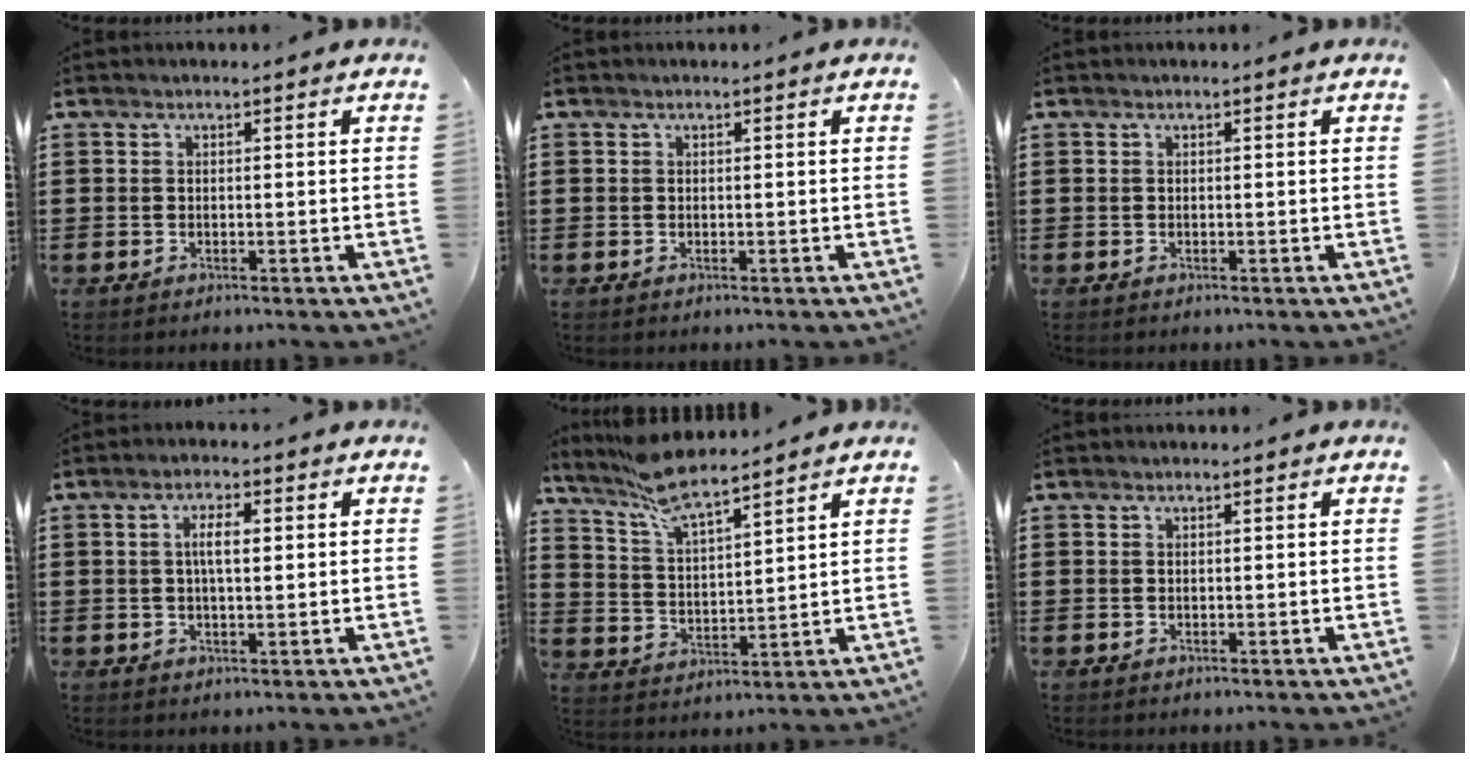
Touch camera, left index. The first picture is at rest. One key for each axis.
{"total": 0.0}
{"total": 0.0}
{"total": 3.8, "fx": 0.5, "fy": 1.2, "fz": 3.6, "tx": -0.070, "ty": 0.004, "tz": 0.006}
{"total": 8.0, "fx": 7.0, "fy": 1.3, "fz": 3.6, "tx": -0.093, "ty": -0.023, "tz": 0.127}
{"total": 0.0}